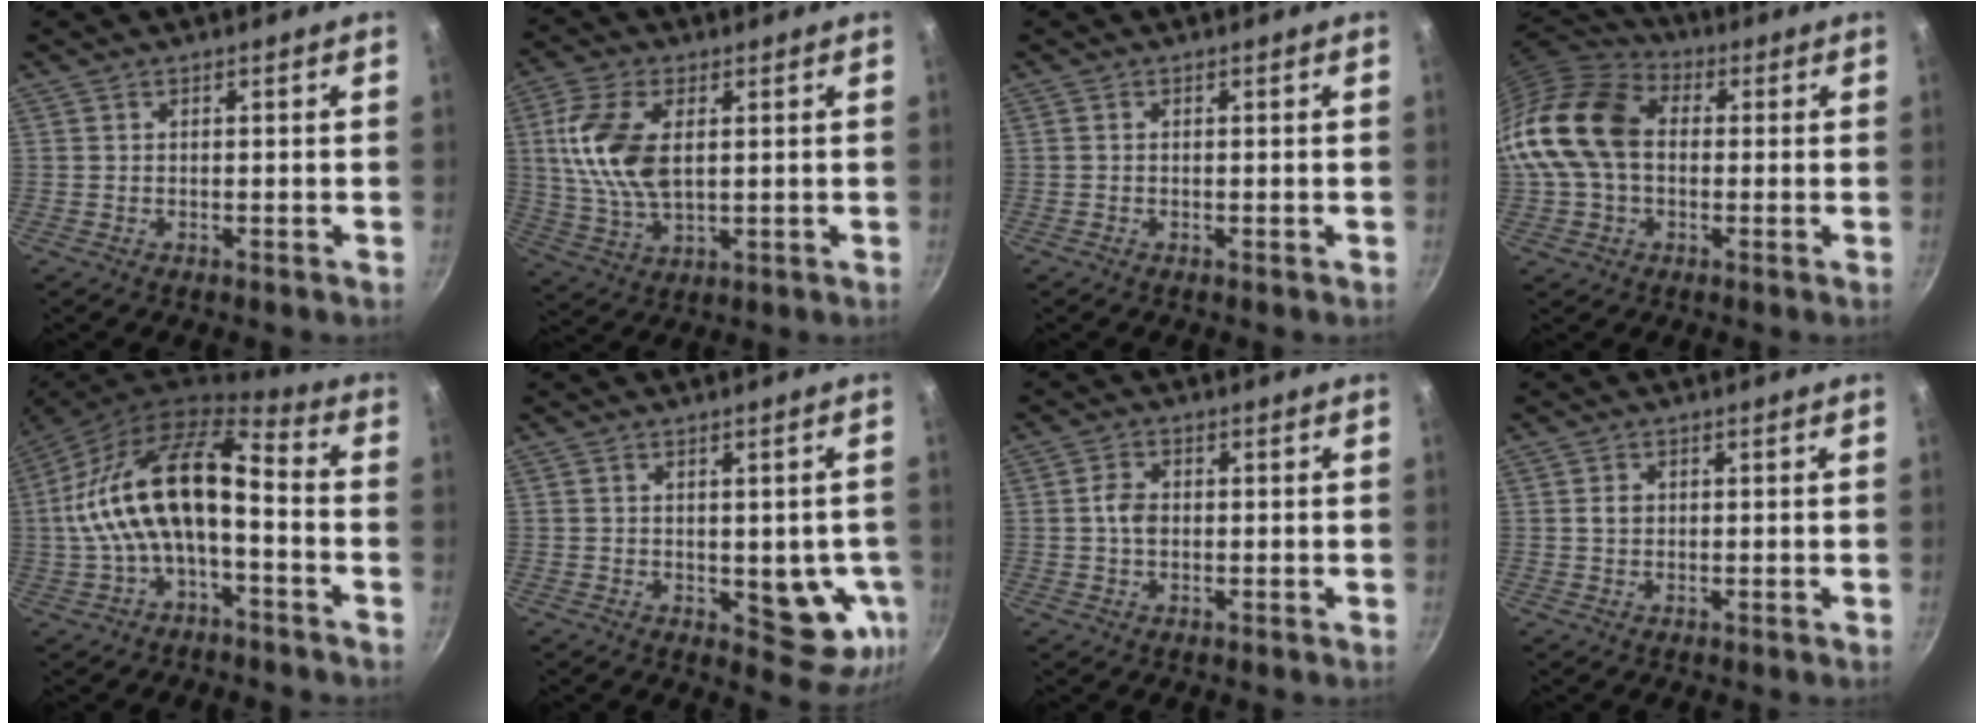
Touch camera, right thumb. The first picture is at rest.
{"total": 12.8, "force": [2.3, 7.0, 10.4], "torque": [-0.204, -0.004, 0.046]}
{"total": 0.0}
{"total": 19.0, "force": [0.6, 13.7, 13.2], "torque": [-0.250, 0.041, -0.004]}
{"total": 15.9, "force": [-2.4, 7.2, 14.0], "torque": [-0.253, 0.053, -0.056]}
{"total": 9.6, "force": [-1.3, 5.0, 8.0], "torque": [-0.059, -0.014, -0.013]}
{"total": 3.5, "force": [0.0, 2.5, 2.4], "torque": [-0.039, 0.008, -0.005]}
{"total": 1.7, "force": [0.2, 1.4, 1.0], "torque": [-0.012, 0.003, 0.002]}